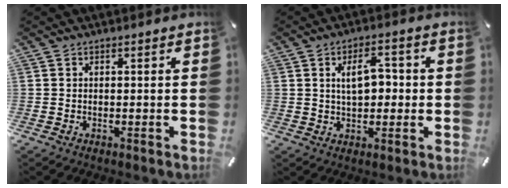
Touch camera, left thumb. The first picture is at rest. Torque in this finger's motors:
{"motor_torque": [0.18, 0.11, 0.35, 0.24, 0.15]}